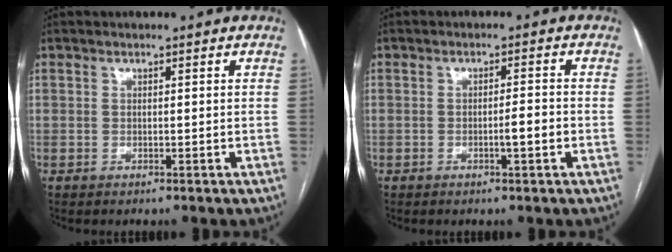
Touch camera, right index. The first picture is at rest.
{"total": 2.7, "force": [-0.9, 0.2, 2.6], "torque": [-0.043, 0.001, -0.011]}